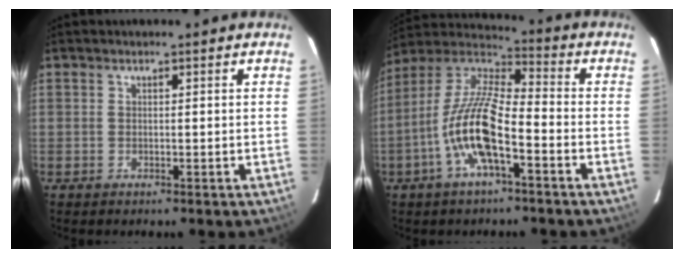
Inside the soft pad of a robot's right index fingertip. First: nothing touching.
{"total": 14.0, "force": [-5.5, 3.9, 12.2], "torque": [-0.248, -0.001, -0.112]}